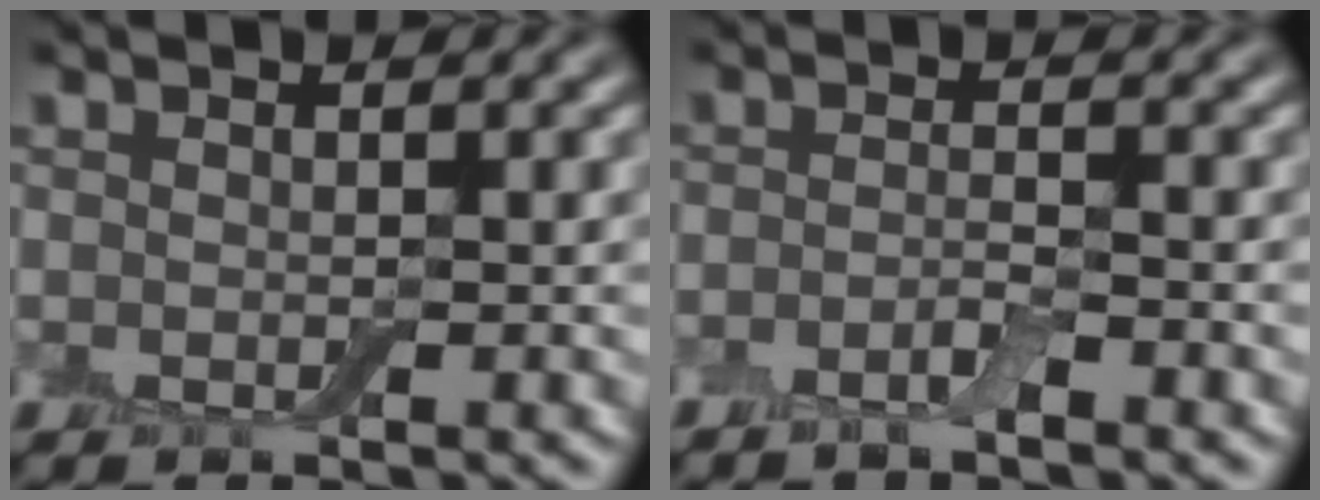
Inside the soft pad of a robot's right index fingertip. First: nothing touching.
{"total": 1.5, "force": [-1.1, 0.1, 1.0], "torque": [-0.021, 0.002, -0.025]}